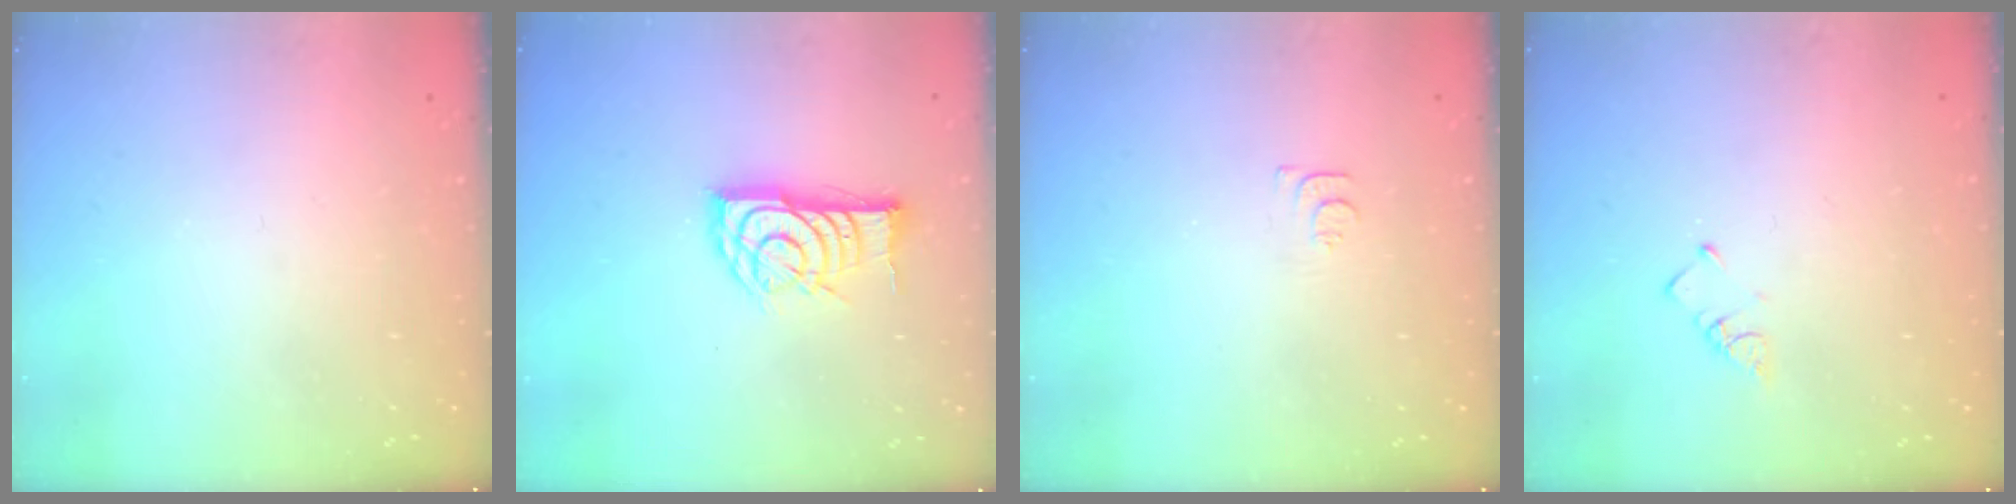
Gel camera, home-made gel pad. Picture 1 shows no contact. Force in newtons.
{"total": 13.1, "press": 13.1, "slide": 0.5}
{"total": 3.7, "press": 3.6, "slide": 0.5}
{"total": 1.9, "press": 1.9, "slide": 0.3}